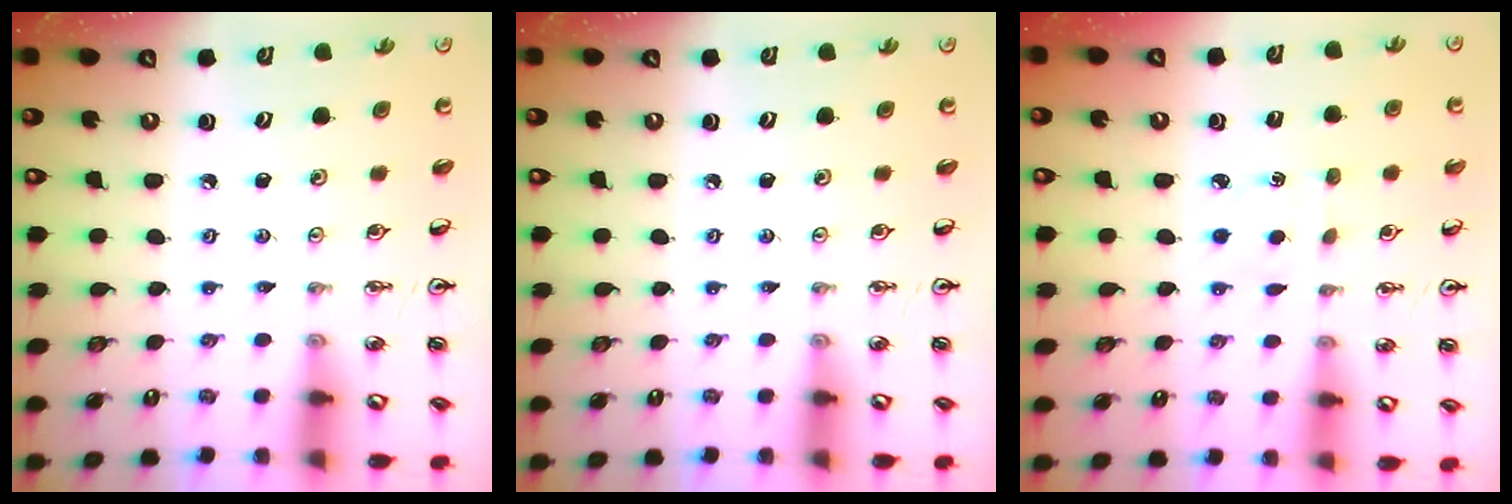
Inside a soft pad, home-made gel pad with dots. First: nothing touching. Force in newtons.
{"total": 0.0}
{"total": 2.3, "press": 2.3, "slide": 0.3}